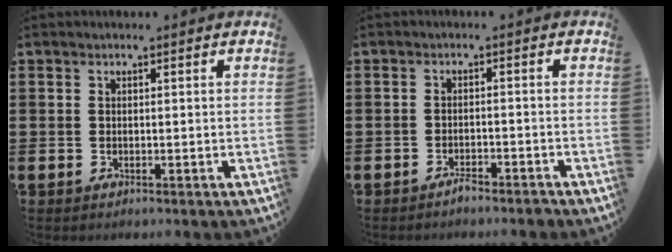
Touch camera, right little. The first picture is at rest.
{"total": 1.6, "force": [-1.5, 0.2, 0.5], "torque": [-0.012, 0.002, -0.030]}